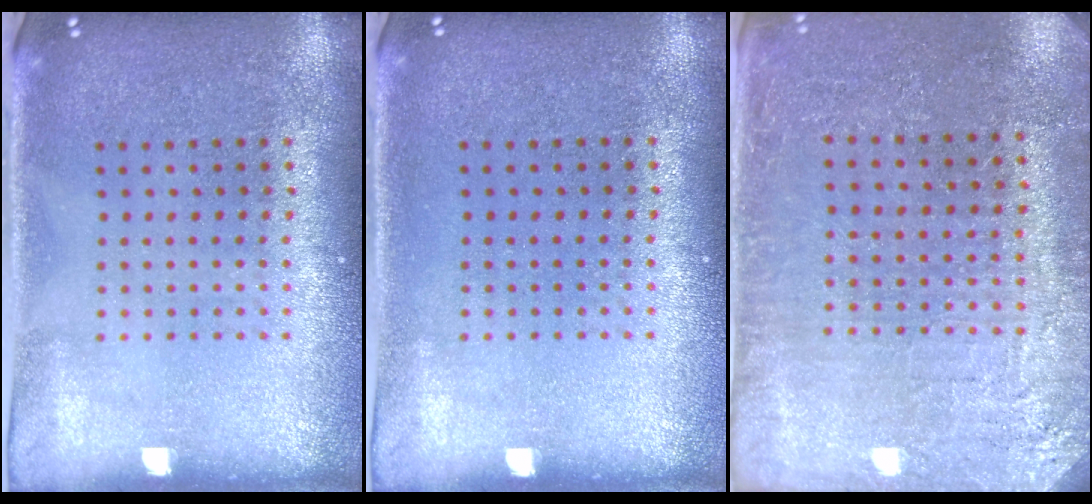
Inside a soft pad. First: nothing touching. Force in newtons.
{"total": 0.0}
{"total": 2.9, "press": 2.9, "slide": 0.4}